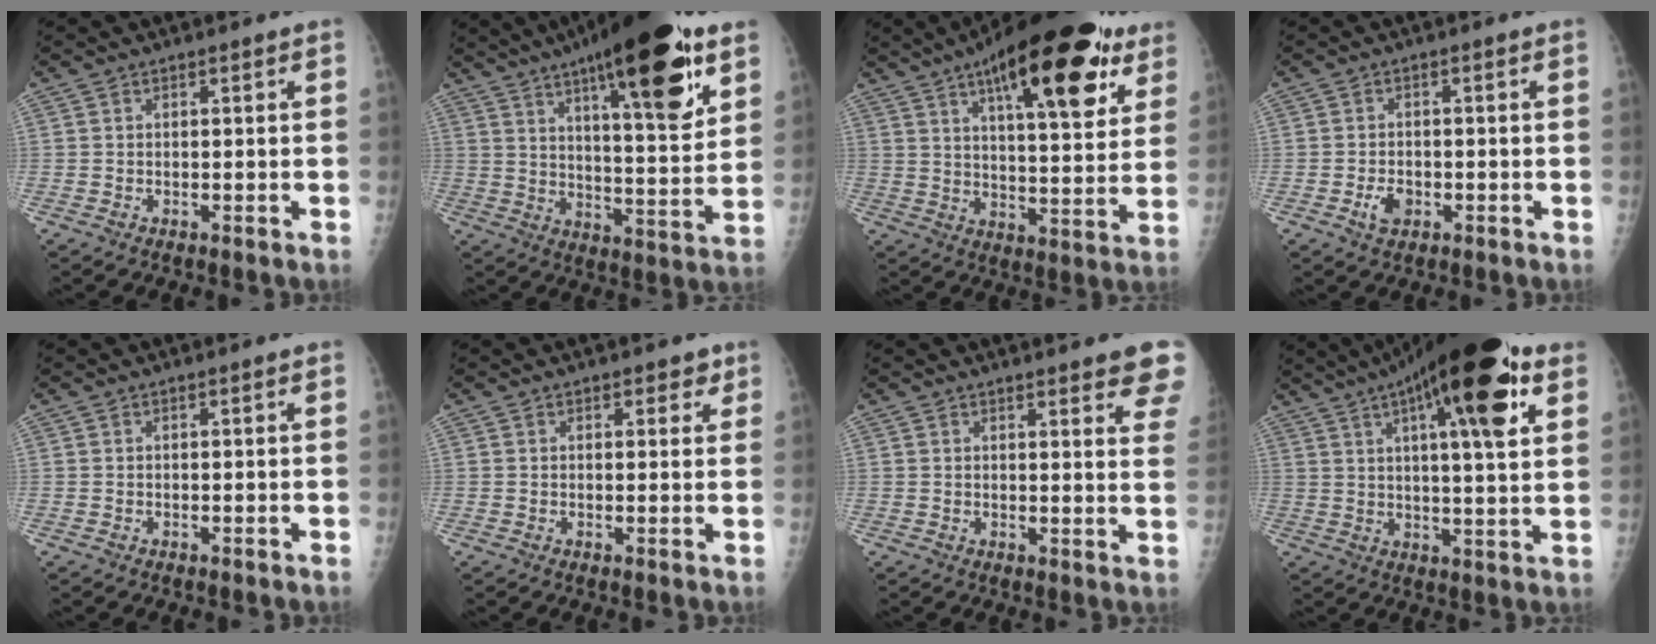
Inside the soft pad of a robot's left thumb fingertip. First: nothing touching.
{"total": 24.3, "force": [13.2, 6.5, 19.3], "torque": [-0.271, -0.043, 0.200]}
{"total": 26.0, "force": [14.0, 8.8, 20.0], "torque": [-0.267, -0.027, 0.206]}
{"total": 3.1, "force": [-1.2, 2.2, 2.0], "torque": [-0.030, 0.002, -0.019]}
{"total": 0.0}
{"total": 2.5, "force": [1.5, 1.5, 1.3], "torque": [0.006, -0.005, 0.016]}
{"total": 10.1, "force": [8.0, 2.1, 5.8], "torque": [-0.038, -0.031, 0.077]}
{"total": 21.7, "force": [10.4, 5.7, 18.2], "torque": [-0.267, -0.009, 0.151]}